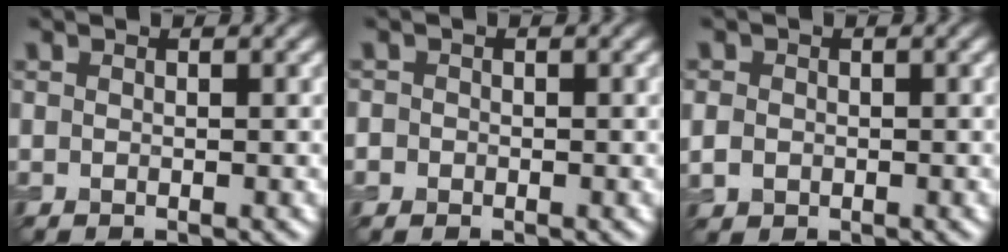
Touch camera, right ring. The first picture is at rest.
{"total": 0.9, "force": [-0.3, 0.8, 0.1], "torque": [0.003, -0.005, -0.007]}
{"total": 1.7, "force": [-0.1, 1.5, 0.7], "torque": [-0.015, -0.004, -0.006]}